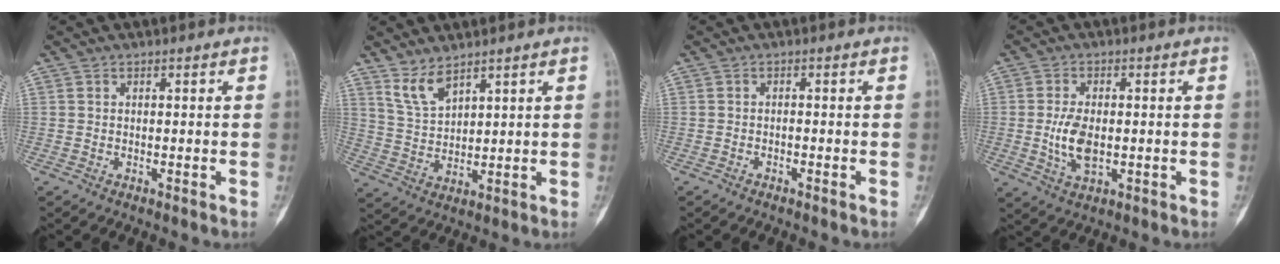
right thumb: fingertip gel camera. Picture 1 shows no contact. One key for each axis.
{"total": 5.4, "fx": 4.3, "fy": 1.9, "fz": 2.8, "tx": -0.051, "ty": -0.030, "tz": 0.096}
{"total": 0.8, "fx": -0.7, "fy": 0.1, "fz": 0.4, "tx": -0.013, "ty": 0.007, "tz": -0.009}
{"total": 7.4, "fx": -0.5, "fy": 3.5, "fz": 6.5, "tx": -0.139, "ty": -0.009, "tz": -0.005}